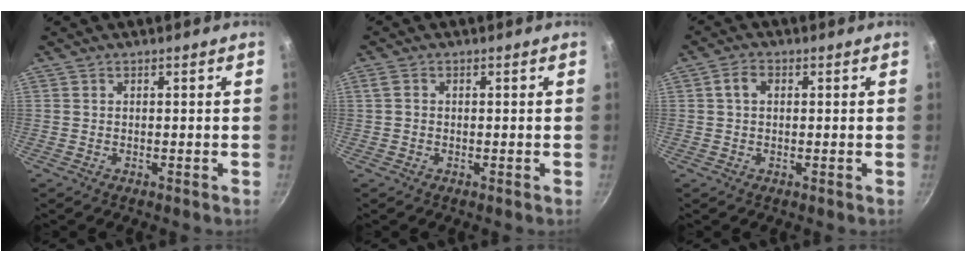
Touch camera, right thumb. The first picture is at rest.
{"total": 1.0, "force": [-0.2, 0.9, 0.5], "torque": [-0.009, 0.004, -0.005]}
{"total": 2.9, "force": [0.6, 2.1, 2.0], "torque": [-0.035, 0.008, 0.006]}